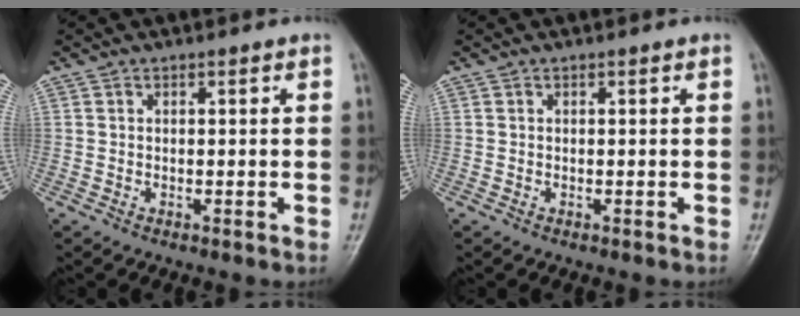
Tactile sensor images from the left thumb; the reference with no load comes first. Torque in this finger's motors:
{"motor_torque": [0.08, -0.04, -0.04, -0.08, 0.00]}